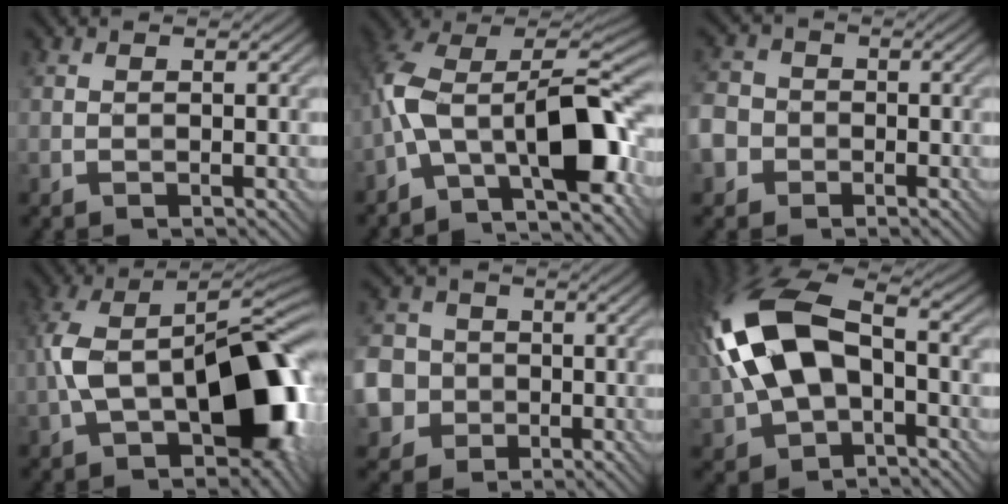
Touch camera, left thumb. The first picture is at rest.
{"total": 15.1, "force": [-4.3, 7.7, 12.3], "torque": [-0.221, 0.007, -0.081]}
{"total": 5.3, "force": [-2.4, 4.6, 1.4], "torque": [-0.042, -0.010, -0.066]}
{"total": 15.4, "force": [-2.8, 8.6, 12.5], "torque": [-0.214, -0.003, -0.052]}
{"total": 8.8, "force": [-2.5, 8.1, 2.4], "torque": [-0.086, -0.020, -0.073]}
{"total": 15.2, "force": [-0.7, 9.0, 12.2], "torque": [-0.288, 0.014, -0.021]}